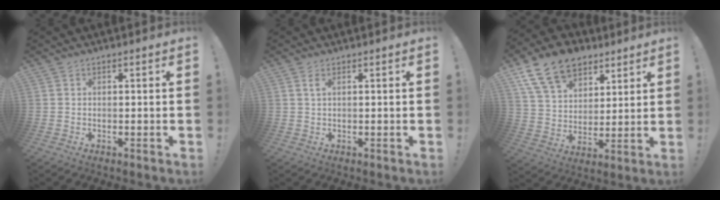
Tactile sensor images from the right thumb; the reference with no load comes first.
{"total": 1.8, "force": [0.7, 0.3, 1.6], "torque": [-0.025, -0.002, 0.010]}
{"total": 17.0, "force": [10.0, 11.2, 7.9], "torque": [-0.135, -0.053, 0.189]}